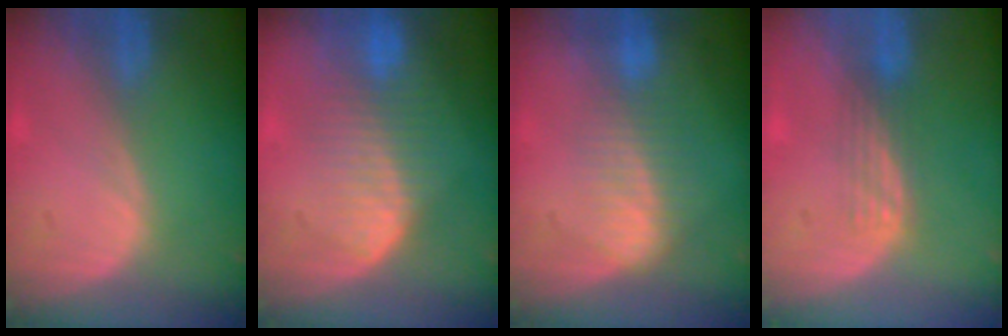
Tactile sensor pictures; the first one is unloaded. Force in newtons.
{"total": 8.3, "press": 7.3, "slide": 4.0}
{"total": 7.2, "press": 6.1, "slide": 3.8}
{"total": 2.9, "press": 2.6, "slide": 1.3}